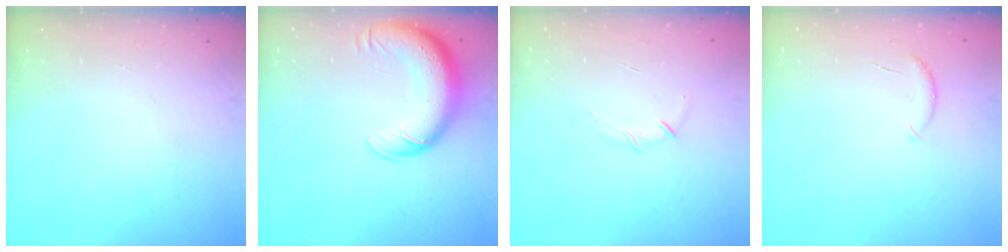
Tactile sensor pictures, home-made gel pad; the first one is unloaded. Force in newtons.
{"total": 13.5, "press": 13.1, "slide": 3.3}
{"total": 3.7, "press": 3.6, "slide": 1.1}
{"total": 6.2, "press": 6.1, "slide": 0.9}